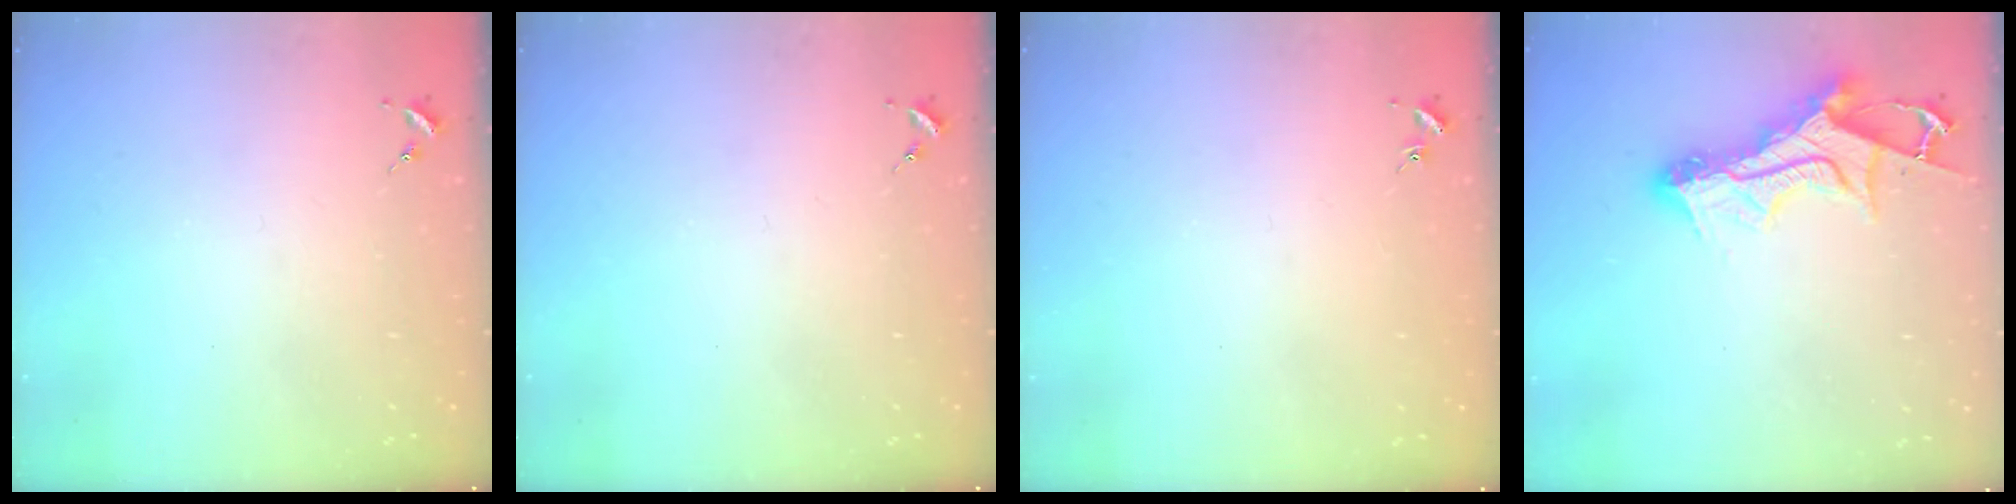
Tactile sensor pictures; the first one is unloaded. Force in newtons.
{"total": 0.0}
{"total": 0.9, "press": 0.9, "slide": 0.2}
{"total": 13.9, "press": 13.8, "slide": 1.2}